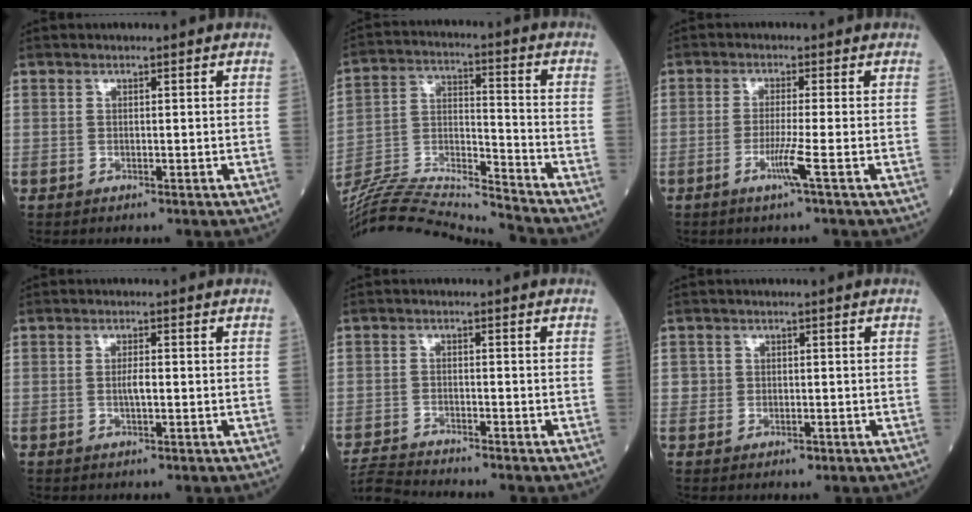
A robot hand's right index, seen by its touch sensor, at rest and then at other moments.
{"total": 19.5, "force": [-18.6, -1.6, 5.5], "torque": [-0.105, 0.005, -0.319]}
{"total": 3.6, "force": [-1.5, -1.0, 3.1], "torque": [-0.067, -0.009, -0.034]}
{"total": 1.8, "force": [-0.2, 0.3, 1.8], "torque": [-0.037, 0.001, -0.005]}
{"total": 6.0, "force": [-5.9, -0.9, 0.6], "torque": [-0.015, -0.013, -0.107]}
{"total": 1.9, "force": [-0.4, 1.8, 0.5], "torque": [-0.006, 0.005, -0.003]}